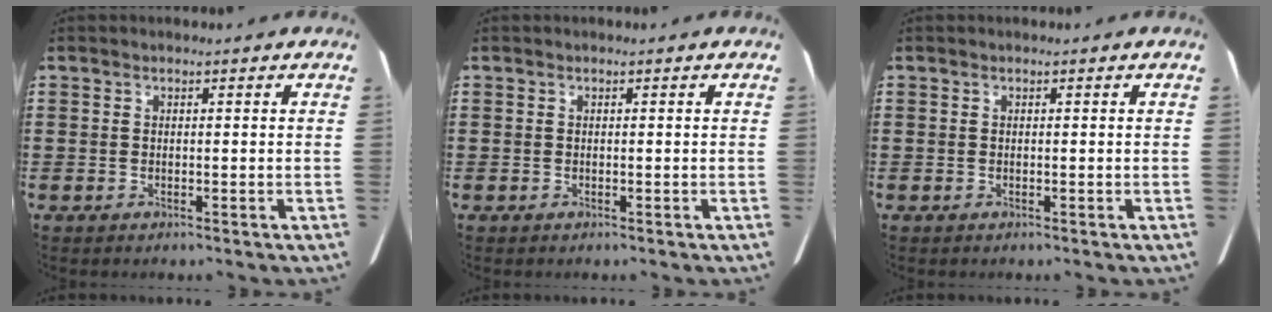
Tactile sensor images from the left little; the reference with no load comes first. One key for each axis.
{"total": 0.0}
{"total": 0.0}